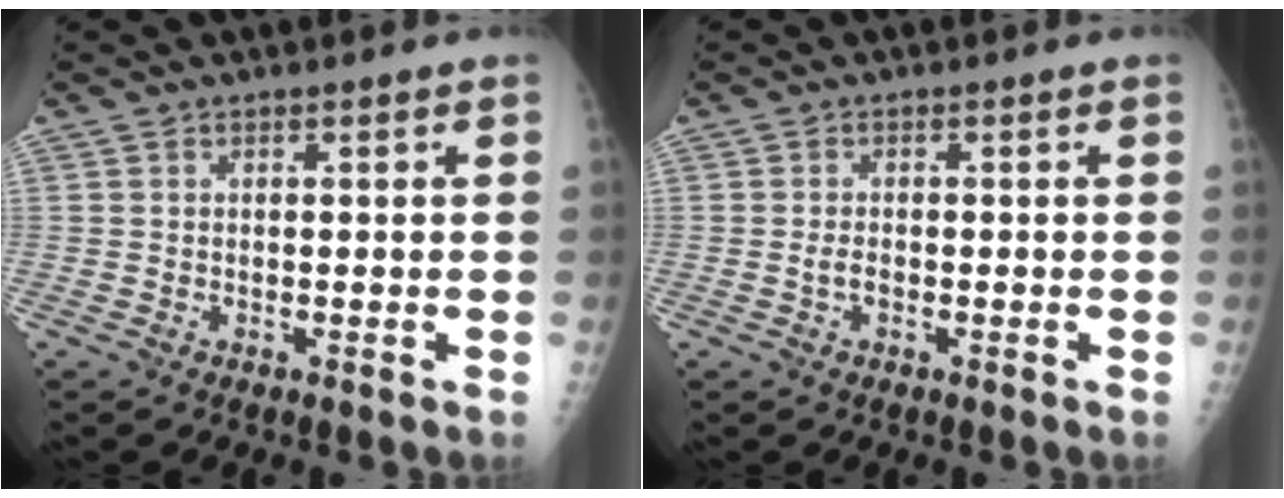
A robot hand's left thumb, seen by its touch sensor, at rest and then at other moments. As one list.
[{"total": 1.6, "force": [-0.5, 0.9, 1.2], "torque": [-0.023, 0.003, -0.009]}]